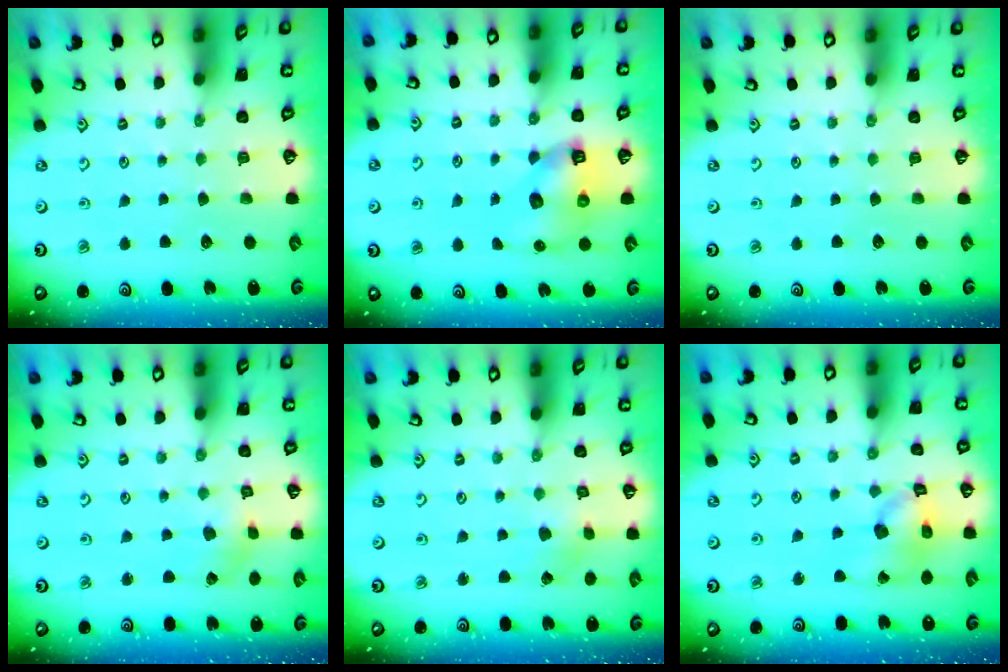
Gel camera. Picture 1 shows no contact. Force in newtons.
{"total": 8.2, "press": 8.1, "slide": 1.0}
{"total": 0.0}
{"total": 1.1, "press": 1.1, "slide": 0.3}
{"total": 1.5, "press": 1.5, "slide": 0.2}
{"total": 12.0, "press": 11.8, "slide": 1.7}